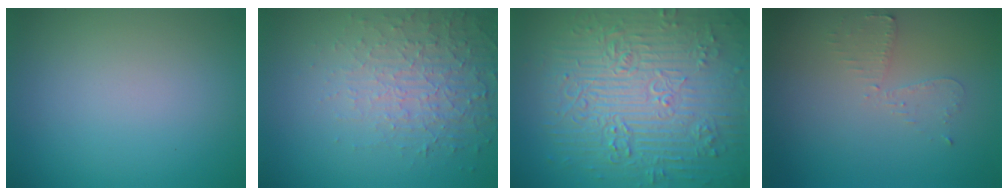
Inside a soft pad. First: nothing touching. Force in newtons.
{"total": 5.1, "press": 3.4, "slide": 3.8}
{"total": 11.7, "press": 7.8, "slide": 8.6}
{"total": 1.9, "press": 1.9, "slide": 0.4}